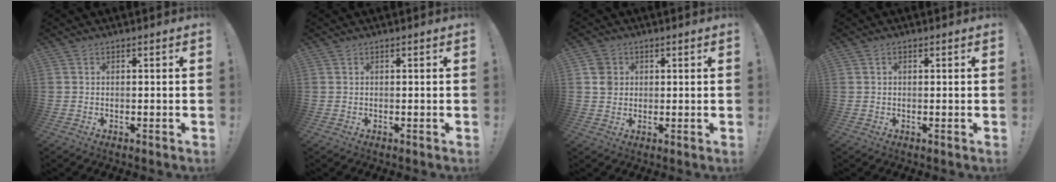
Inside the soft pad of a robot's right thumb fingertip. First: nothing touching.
{"total": 0.0}
{"total": 4.7, "force": [1.1, 4.3, 1.7], "torque": [-0.017, 0.003, 0.021]}
{"total": 0.8, "force": [0.1, 0.6, 0.5], "torque": [-0.006, 0.001, 0.001]}